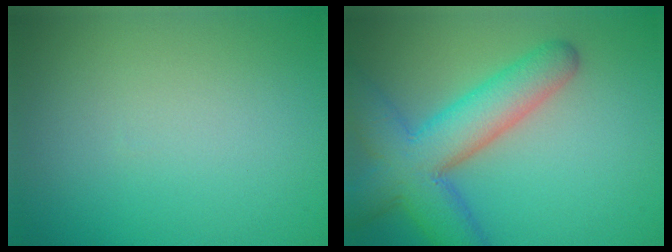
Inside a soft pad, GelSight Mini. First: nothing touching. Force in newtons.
{"total": 8.1, "press": 8.1, "slide": 0.3}